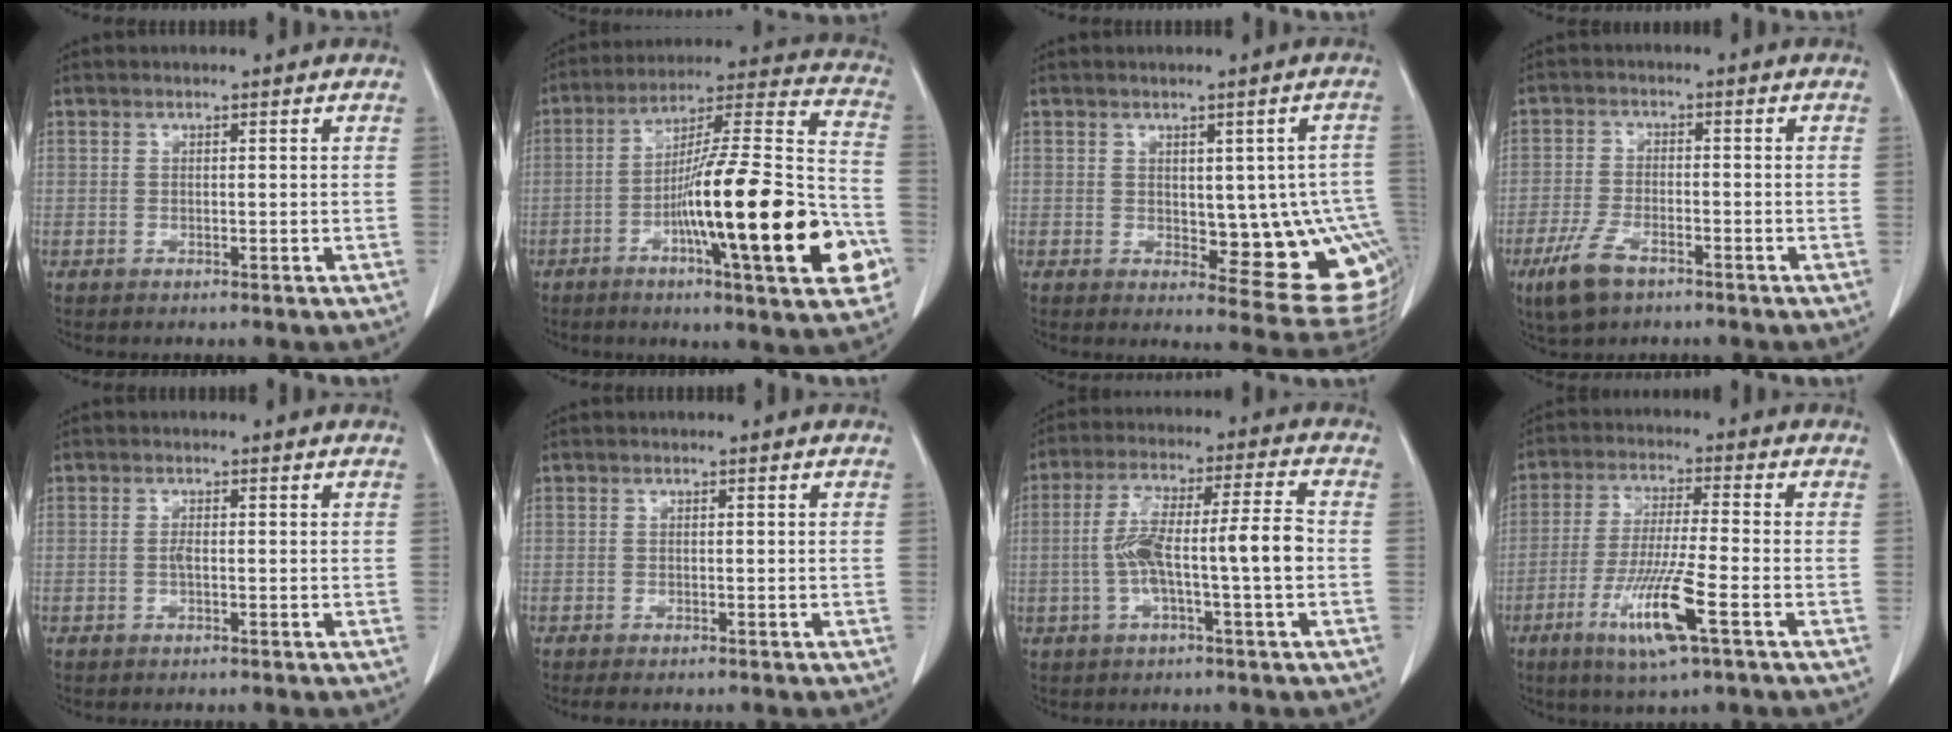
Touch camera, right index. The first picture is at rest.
{"total": 25.3, "force": [-8.0, 2.7, 23.8], "torque": [-0.318, 0.002, -0.118]}
{"total": 12.8, "force": [-0.9, 4.8, 11.9], "torque": [-0.102, 0.005, 0.004]}
{"total": 6.4, "force": [-4.0, 2.5, 4.3], "torque": [-0.099, -0.011, -0.070]}
{"total": 0.8, "force": [-0.2, 0.2, 0.8], "torque": [-0.016, 0.003, -0.003]}
{"total": 1.3, "force": [-1.1, 0.3, 0.6], "torque": [-0.012, -0.005, -0.011]}
{"total": 10.5, "force": [-1.6, 0.8, 10.3], "torque": [-0.191, 0.028, -0.031]}
{"total": 10.6, "force": [-4.6, 0.1, 9.6], "torque": [-0.190, -0.019, -0.086]}